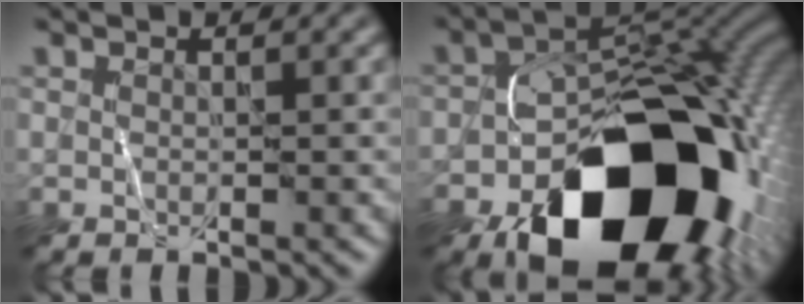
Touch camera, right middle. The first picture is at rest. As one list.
[{"total": 16.6, "force": [-8.0, 9.6, 10.8], "torque": [-0.135, -0.021, -0.124]}]